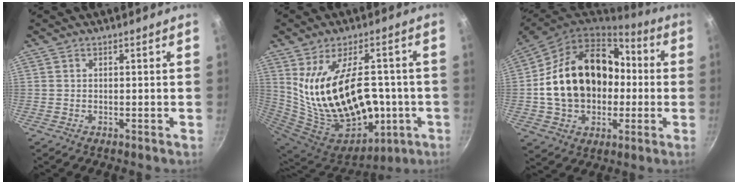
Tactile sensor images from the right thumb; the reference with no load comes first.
{"total": 27.3, "force": [-0.5, 16.2, 21.9], "torque": [-0.369, -0.012, 0.030]}
{"total": 23.4, "force": [0.4, 17.6, 15.4], "torque": [-0.246, 0.052, 0.015]}